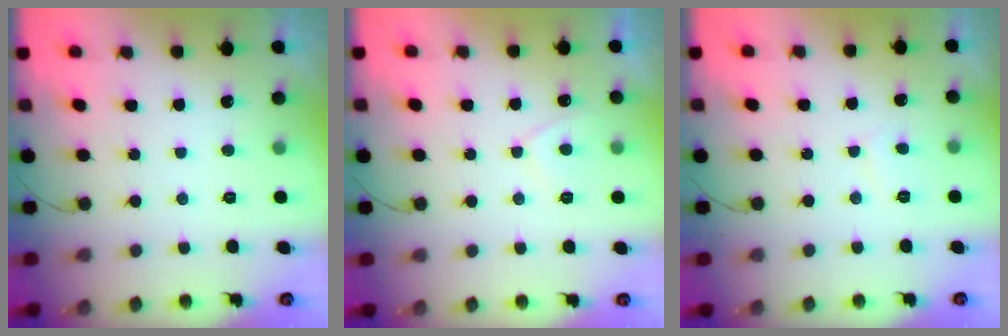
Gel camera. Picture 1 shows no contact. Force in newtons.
{"total": 2.8, "press": 2.7, "slide": 0.5}
{"total": 2.9, "press": 2.9, "slide": 0.3}